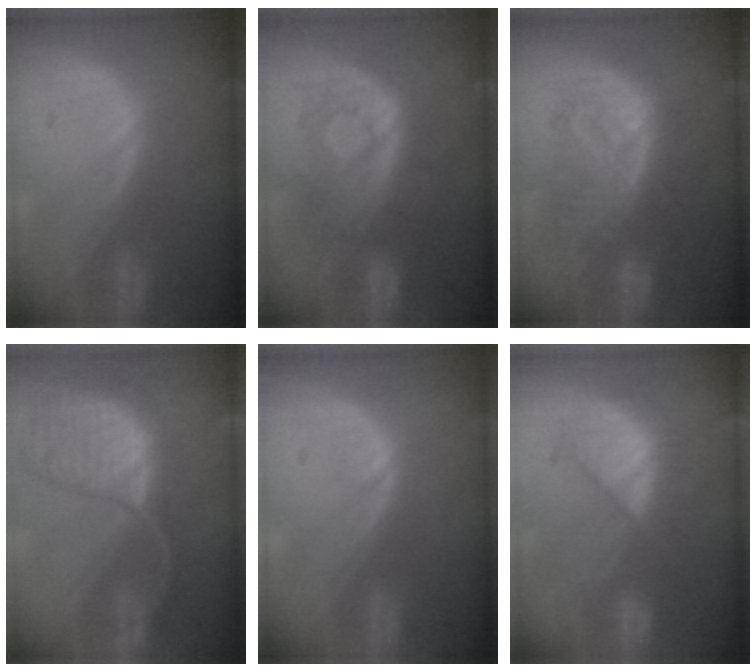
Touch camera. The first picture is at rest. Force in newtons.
{"total": 8.6, "press": 8.4, "slide": 1.4}
{"total": 9.0, "press": 9.0, "slide": 0.3}
{"total": 12.1, "press": 9.8, "slide": 7.1}
{"total": 0.5, "press": 0.5, "slide": 0.1}
{"total": 8.1, "press": 8.1, "slide": 0.0}